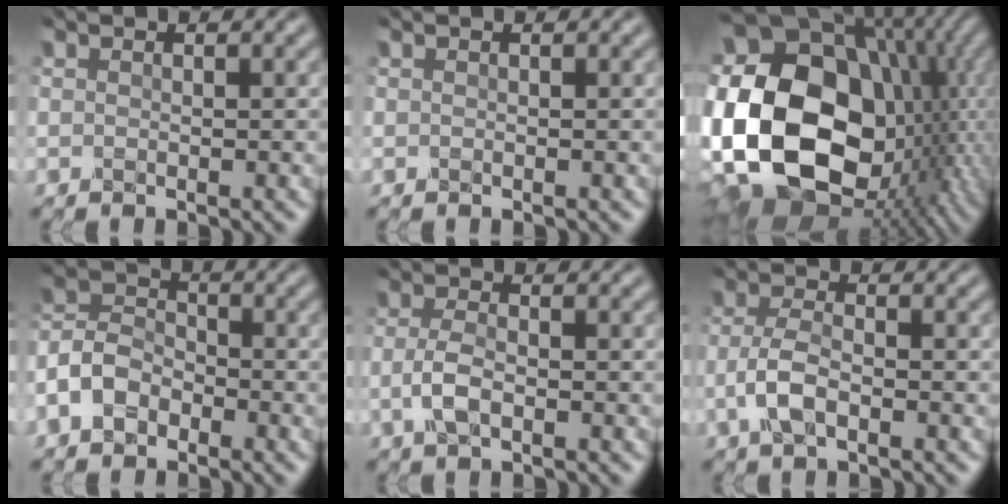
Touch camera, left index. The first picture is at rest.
{"total": 0.0}
{"total": 21.4, "force": [-1.7, 15.1, 15.1], "torque": [-0.354, -0.003, -0.021]}
{"total": 4.4, "force": [-2.5, 2.8, 2.3], "torque": [-0.058, 0.011, -0.059]}
{"total": 2.3, "force": [-0.8, 0.7, 2.1], "torque": [-0.053, 0.003, -0.015]}
{"total": 3.0, "force": [-1.4, 1.0, 2.5], "torque": [-0.060, 0.005, -0.032]}